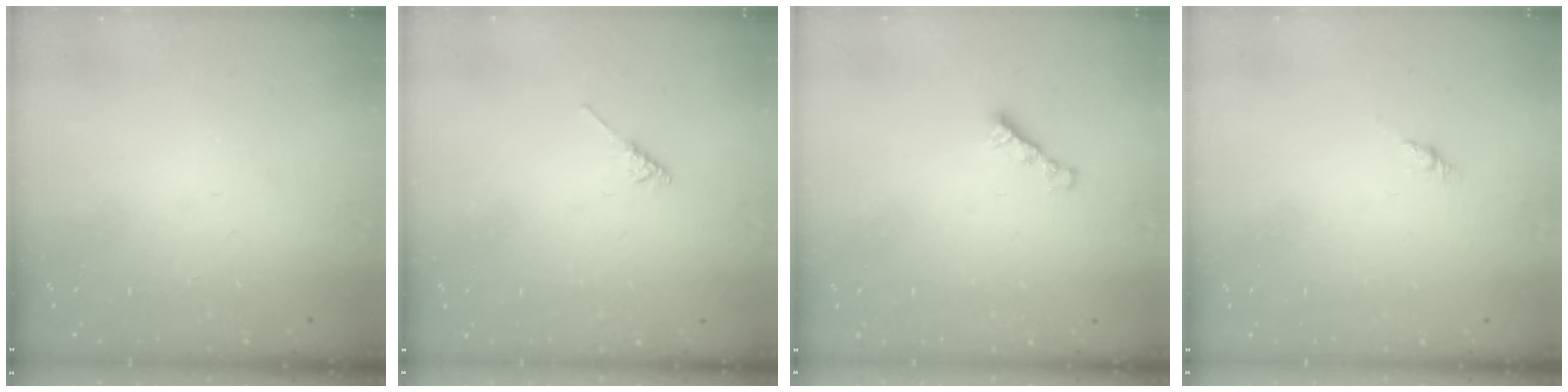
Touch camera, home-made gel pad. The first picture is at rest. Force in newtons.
{"total": 2.2, "press": 2.2, "slide": 0.5}
{"total": 3.0, "press": 3.0, "slide": 0.1}
{"total": 3.0, "press": 2.9, "slide": 0.7}